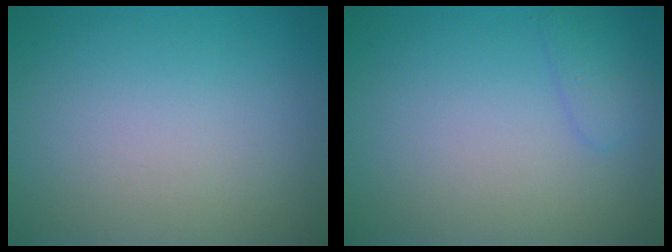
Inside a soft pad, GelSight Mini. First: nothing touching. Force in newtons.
{"total": 1.3, "press": 1.3, "slide": 0.1}